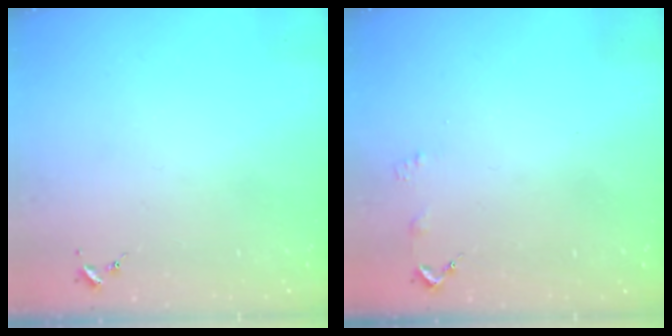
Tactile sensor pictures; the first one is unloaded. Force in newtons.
{"total": 2.4, "press": 2.4, "slide": 0.3}